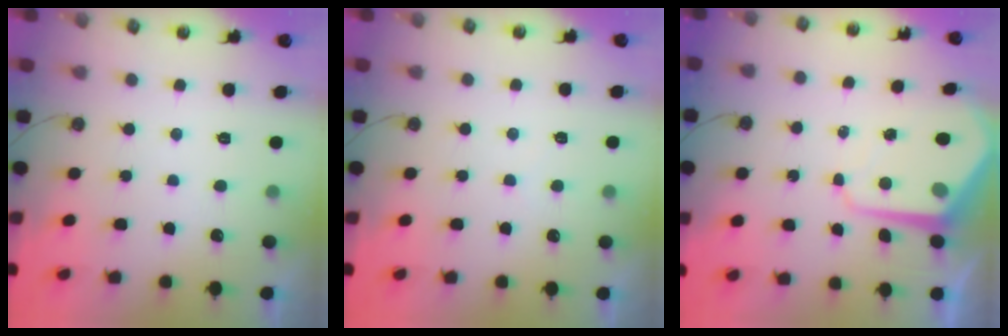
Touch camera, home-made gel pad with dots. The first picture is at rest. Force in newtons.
{"total": 3.6, "press": 3.6, "slide": 0.4}
{"total": 7.9, "press": 7.9, "slide": 0.7}